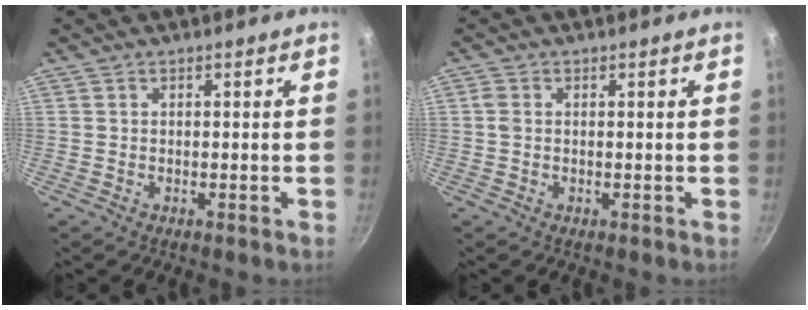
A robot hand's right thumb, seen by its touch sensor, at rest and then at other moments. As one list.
[{"total": 1.5, "force": [0.1, 1.1, 1.1], "torque": [-0.024, 0.001, 0.001]}]